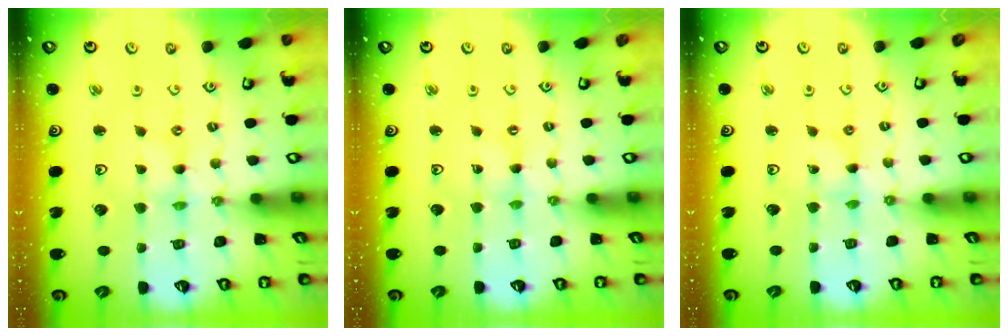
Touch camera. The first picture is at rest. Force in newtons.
{"total": 0.0}
{"total": 0.0}